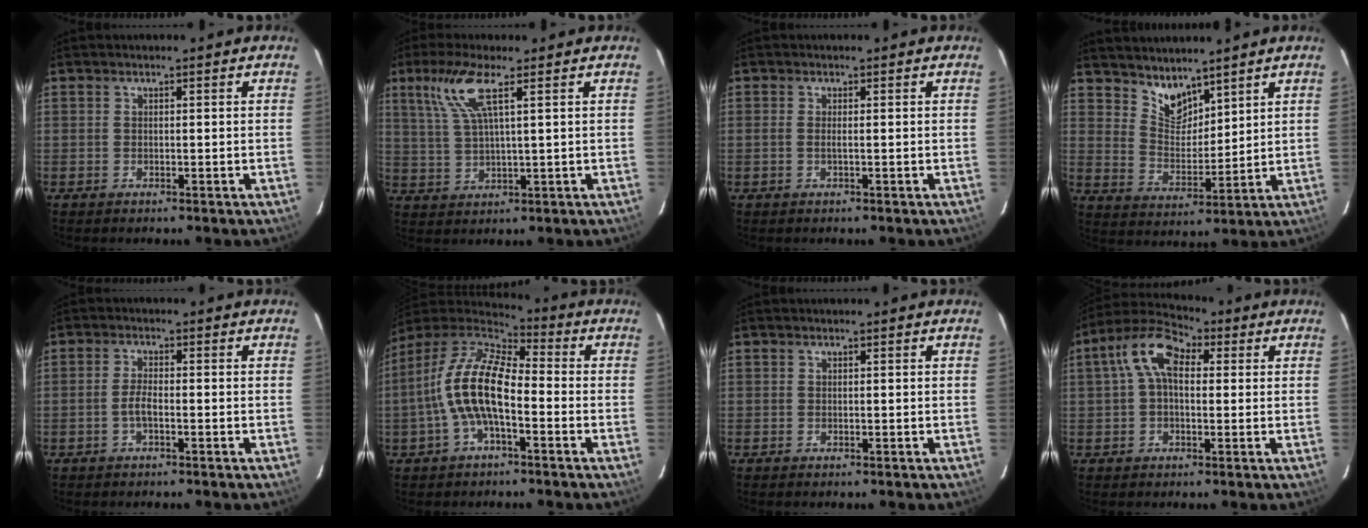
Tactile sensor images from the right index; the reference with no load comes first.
{"total": 8.0, "force": [4.0, 1.0, 6.9], "torque": [-0.150, 0.007, 0.085]}
{"total": 0.8, "force": [-0.1, -0.1, 0.7], "torque": [-0.013, 0.002, -0.003]}
{"total": 7.2, "force": [6.0, 3.1, 2.4], "torque": [-0.033, 0.000, 0.118]}
{"total": 2.3, "force": [-1.0, 0.6, 2.0], "torque": [-0.047, 0.006, -0.021]}
{"total": 12.9, "force": [-2.6, 5.1, 11.6], "torque": [-0.229, 0.012, -0.054]}
{"total": 0.0}
{"total": 9.7, "force": [2.1, 5.6, 7.6], "torque": [-0.150, 0.035, 0.029]}